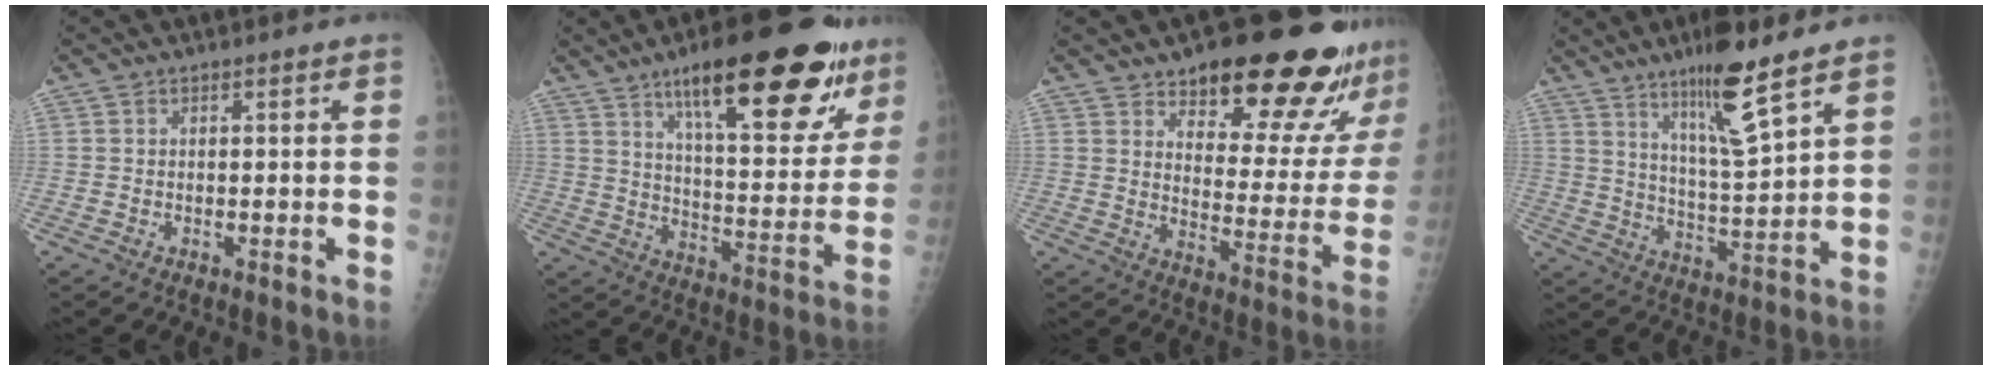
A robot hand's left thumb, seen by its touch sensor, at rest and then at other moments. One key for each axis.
{"total": 26.0, "fx": 15.4, "fy": 8.4, "fz": 19.2, "tx": -0.228, "ty": -0.046, "tz": 0.229}
{"total": 21.8, "fx": 16.5, "fy": 7.0, "fz": 12.4, "tx": -0.113, "ty": -0.100, "tz": 0.217}
{"total": 12.2, "fx": 8.1, "fy": 1.2, "fz": 9.1, "tx": -0.153, "ty": -0.056, "tz": 0.145}